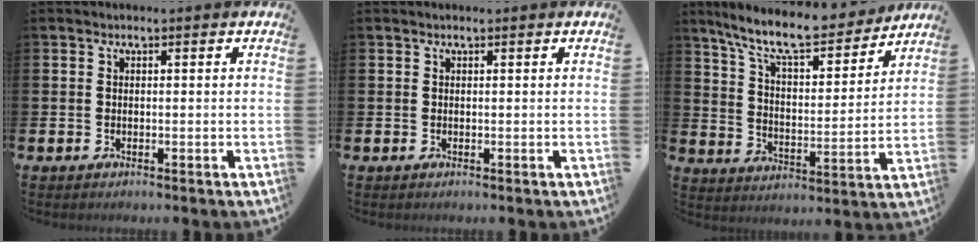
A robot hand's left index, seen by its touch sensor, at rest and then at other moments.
{"total": 0.0}
{"total": 10.8, "force": [9.4, 2.3, 4.7], "torque": [-0.125, -0.056, 0.163]}